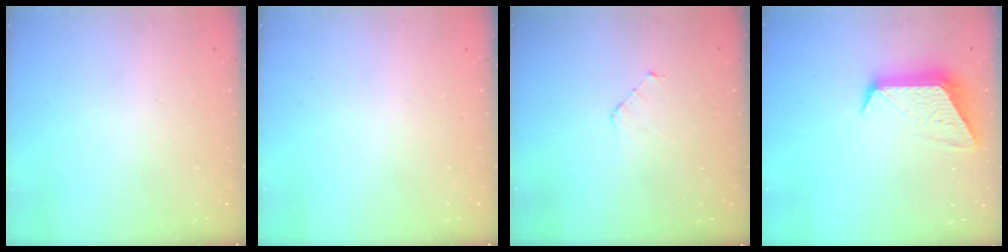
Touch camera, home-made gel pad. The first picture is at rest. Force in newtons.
{"total": 0.0}
{"total": 4.3, "press": 4.3, "slide": 0.4}
{"total": 11.4, "press": 11.4, "slide": 0.9}